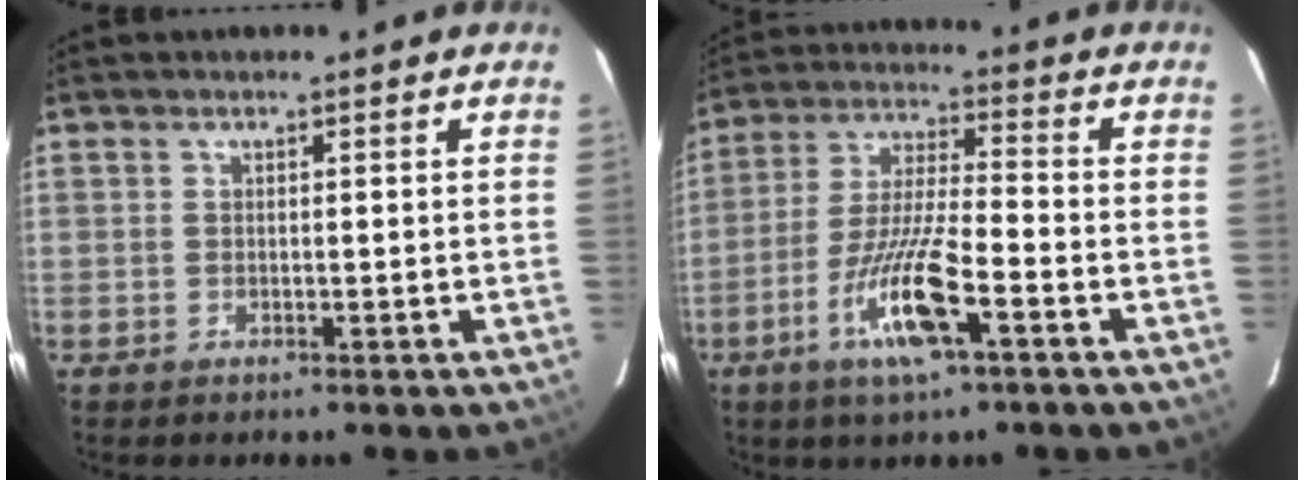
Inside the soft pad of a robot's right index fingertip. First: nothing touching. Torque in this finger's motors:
{"motor_torque": [1.58, -0.56, 0.39, 0.17]}